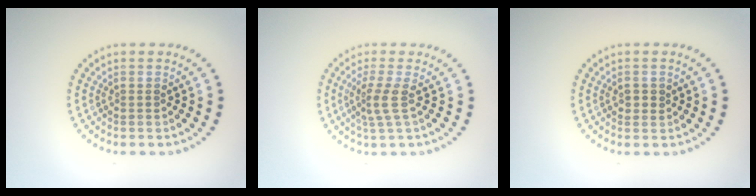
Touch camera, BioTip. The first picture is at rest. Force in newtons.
{"total": 2.3, "press": 1.6, "slide": 1.7}
{"total": 1.1, "press": 1.0, "slide": 0.2}